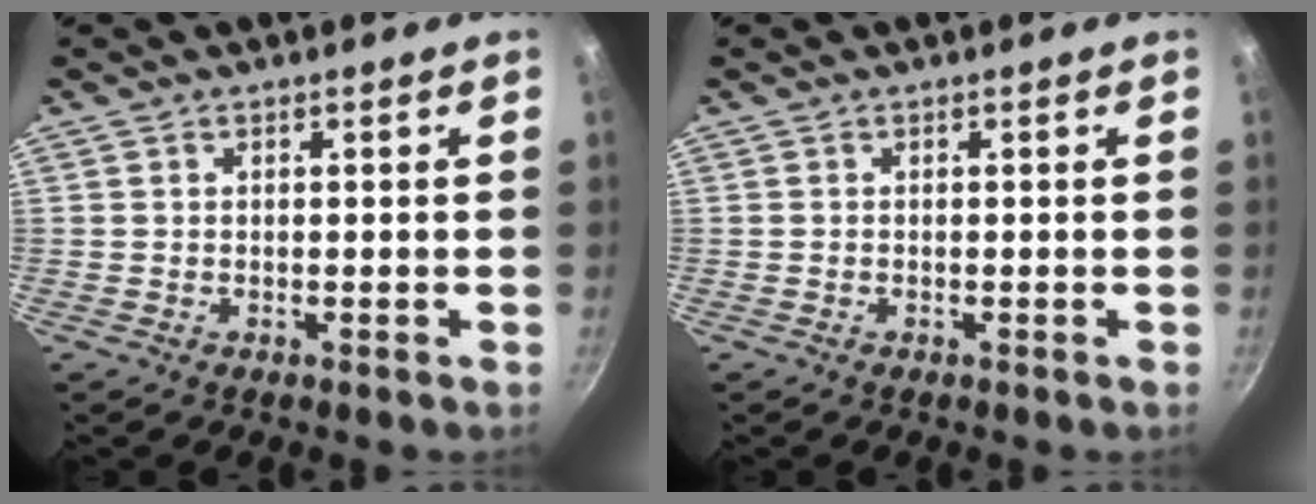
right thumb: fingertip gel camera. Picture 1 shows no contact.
{"total": 0.0}